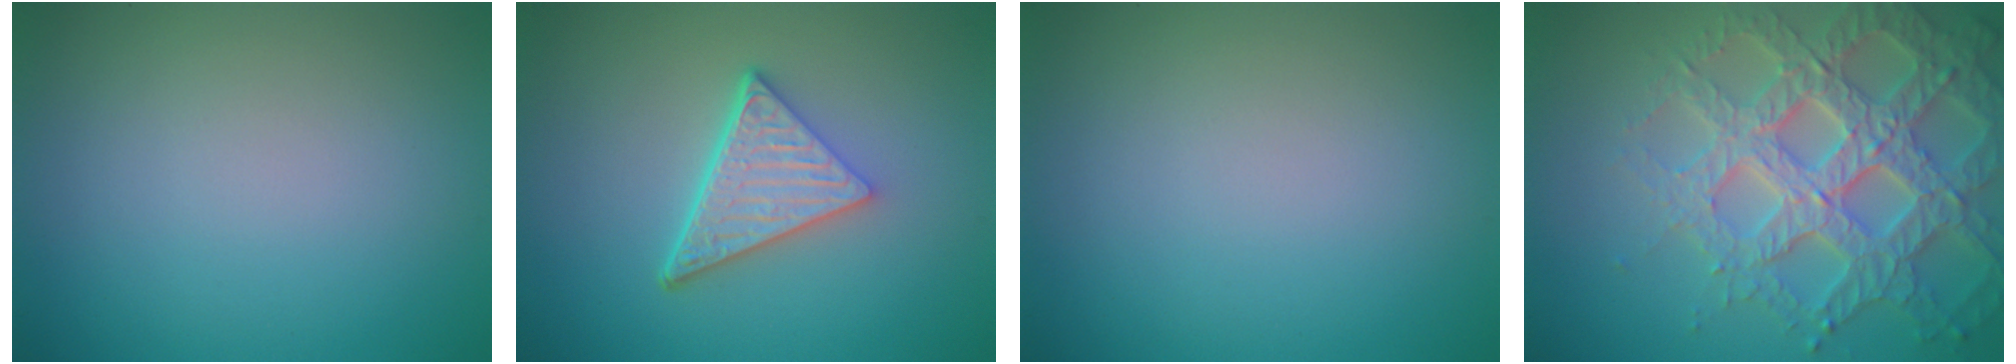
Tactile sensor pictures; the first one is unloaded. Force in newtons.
{"total": 5.1, "press": 3.6, "slide": 3.7}
{"total": 0.0}
{"total": 7.0, "press": 6.7, "slide": 1.8}